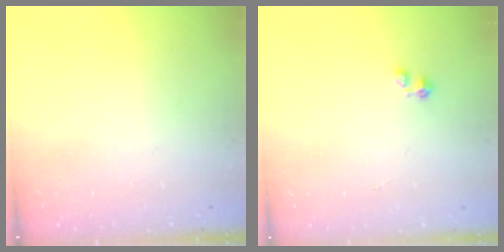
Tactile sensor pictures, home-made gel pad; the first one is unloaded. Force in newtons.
{"total": 0.0}